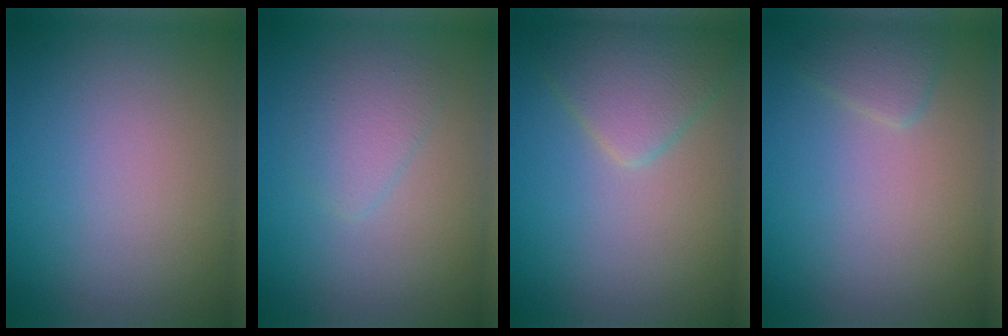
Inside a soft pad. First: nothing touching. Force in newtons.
{"total": 2.1, "press": 2.1, "slide": 0.1}
{"total": 3.8, "press": 3.8, "slide": 0.3}
{"total": 1.5, "press": 1.5, "slide": 0.1}